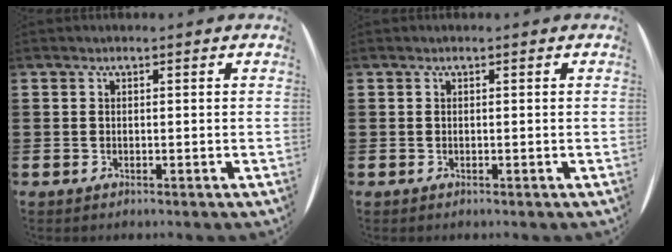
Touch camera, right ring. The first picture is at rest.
{"total": 0.0}